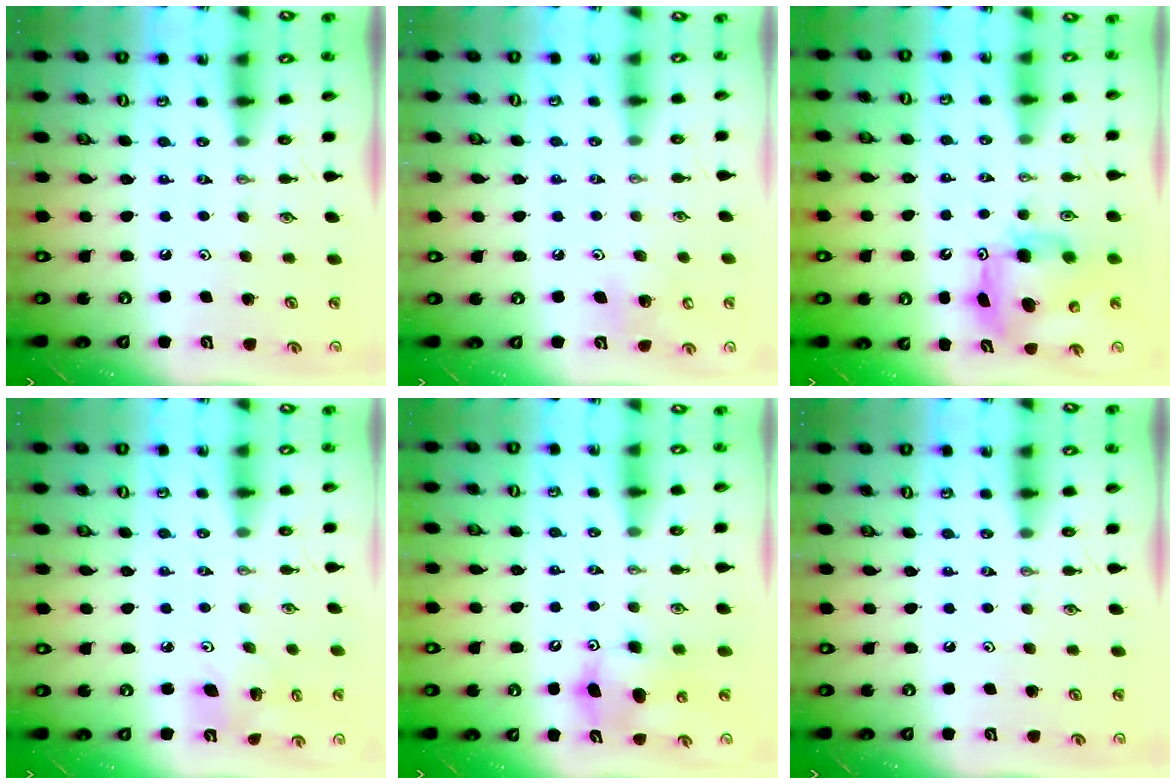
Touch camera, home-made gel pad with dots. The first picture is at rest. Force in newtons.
{"total": 7.5, "press": 7.4, "slide": 1.1}
{"total": 10.0, "press": 10.0, "slide": 0.5}
{"total": 6.5, "press": 6.3, "slide": 1.5}
{"total": 10.9, "press": 10.8, "slide": 1.5}
{"total": 0.0}